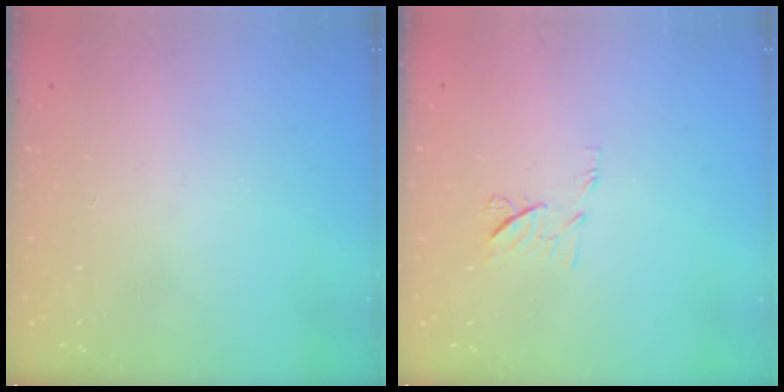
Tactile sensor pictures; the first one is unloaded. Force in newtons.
{"total": 7.2, "press": 7.0, "slide": 1.4}